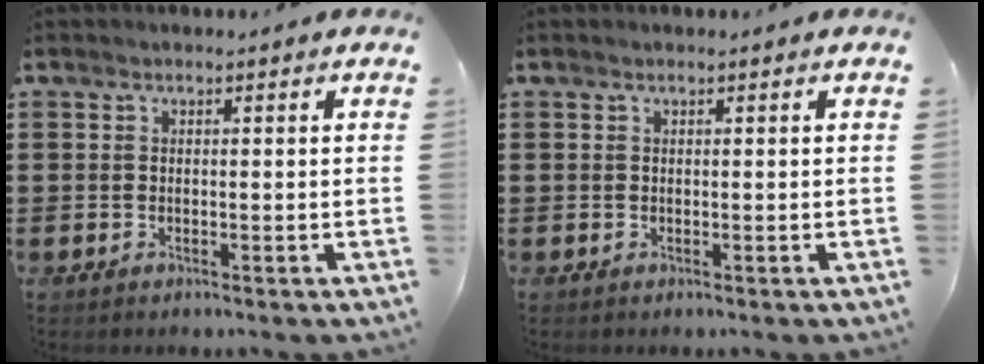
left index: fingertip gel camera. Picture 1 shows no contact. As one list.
[{"total": 0.0}]